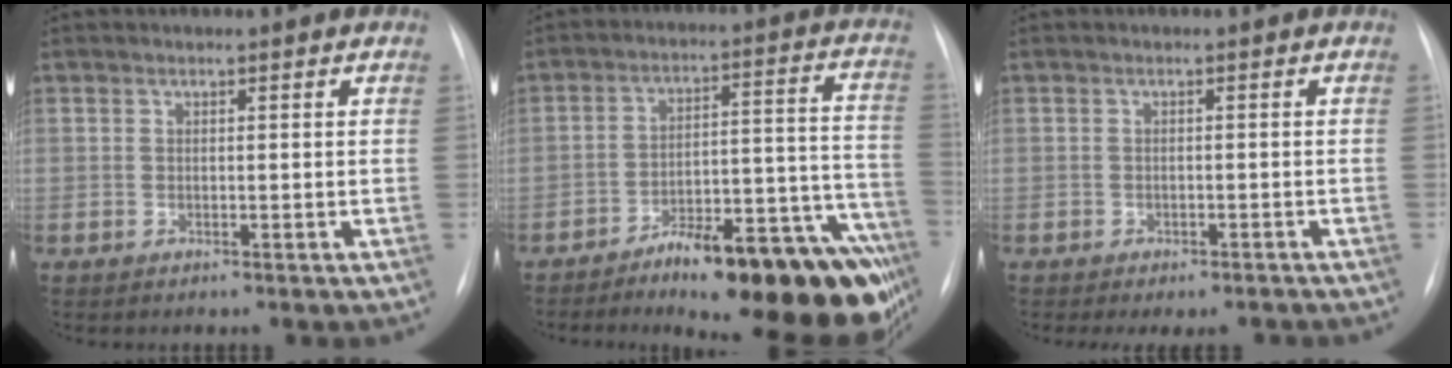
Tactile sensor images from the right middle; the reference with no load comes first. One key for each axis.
{"total": 22.5, "fx": -15.5, "fy": 5.9, "fz": 15.2, "tx": -0.108, "ty": 0.047, "tz": -0.215}
{"total": 5.2, "fx": -4.3, "fy": 2.1, "fz": 1.9, "tx": -0.017, "ty": 0.006, "tz": -0.050}